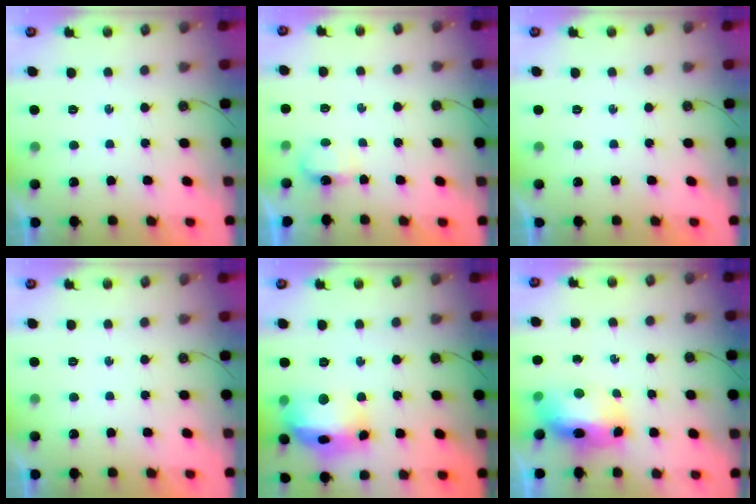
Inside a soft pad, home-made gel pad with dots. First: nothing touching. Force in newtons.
{"total": 11.7, "press": 4.2, "slide": 10.9}
{"total": 0.0}
{"total": 0.0}
{"total": 15.7, "press": 15.6, "slide": 1.3}
{"total": 10.8, "press": 10.7, "slide": 1.1}